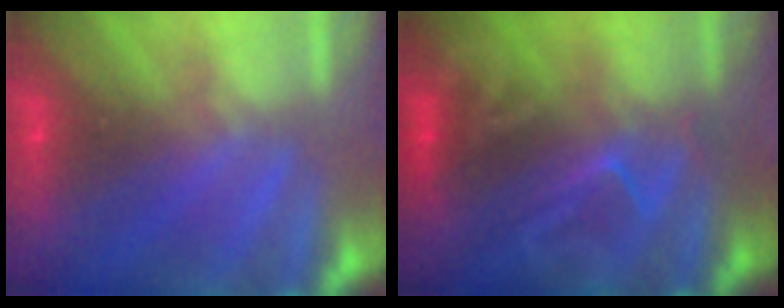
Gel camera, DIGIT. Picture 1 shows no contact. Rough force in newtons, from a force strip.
{"total": 2.4}